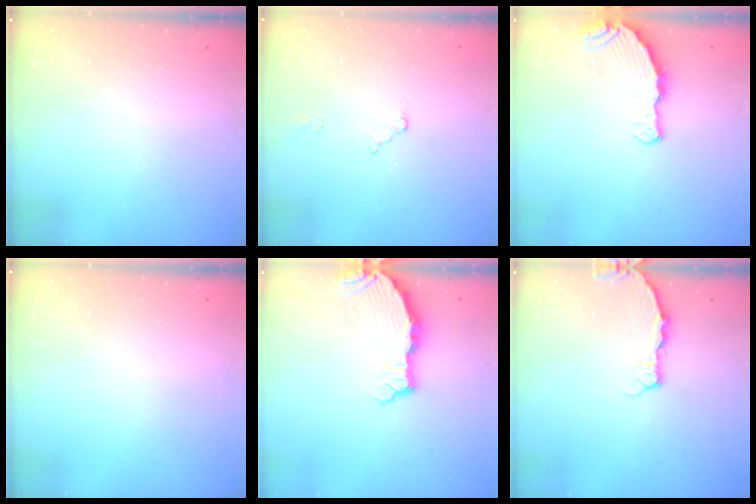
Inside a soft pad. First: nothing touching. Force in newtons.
{"total": 2.6, "press": 2.6, "slide": 0.4}
{"total": 8.0, "press": 6.5, "slide": 4.7}
{"total": 0.0}
{"total": 5.3, "press": 5.3, "slide": 0.5}
{"total": 3.2, "press": 3.1, "slide": 0.4}